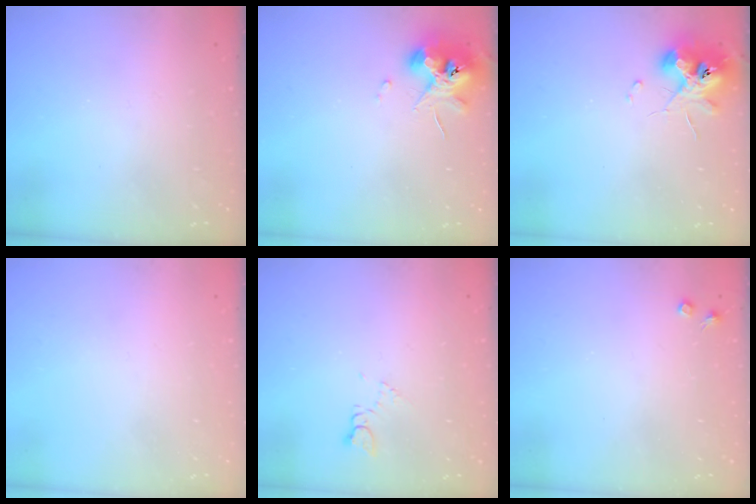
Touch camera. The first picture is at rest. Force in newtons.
{"total": 10.3, "press": 10.2, "slide": 1.4}
{"total": 11.7, "press": 11.7, "slide": 0.6}
{"total": 0.0}
{"total": 2.6, "press": 2.6, "slide": 0.4}
{"total": 2.7, "press": 2.7, "slide": 0.4}